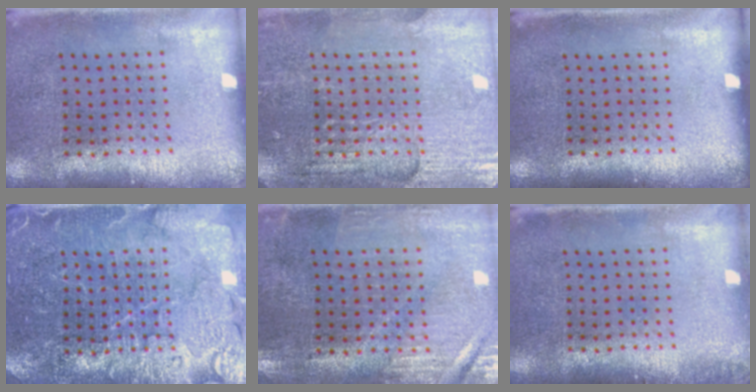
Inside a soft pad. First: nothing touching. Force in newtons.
{"total": 3.7, "press": 3.5, "slide": 1.0}
{"total": 0.0}
{"total": 4.4, "press": 4.3, "slide": 1.0}
{"total": 0.6, "press": 0.5, "slide": 0.3}
{"total": 0.6, "press": 0.6, "slide": 0.2}